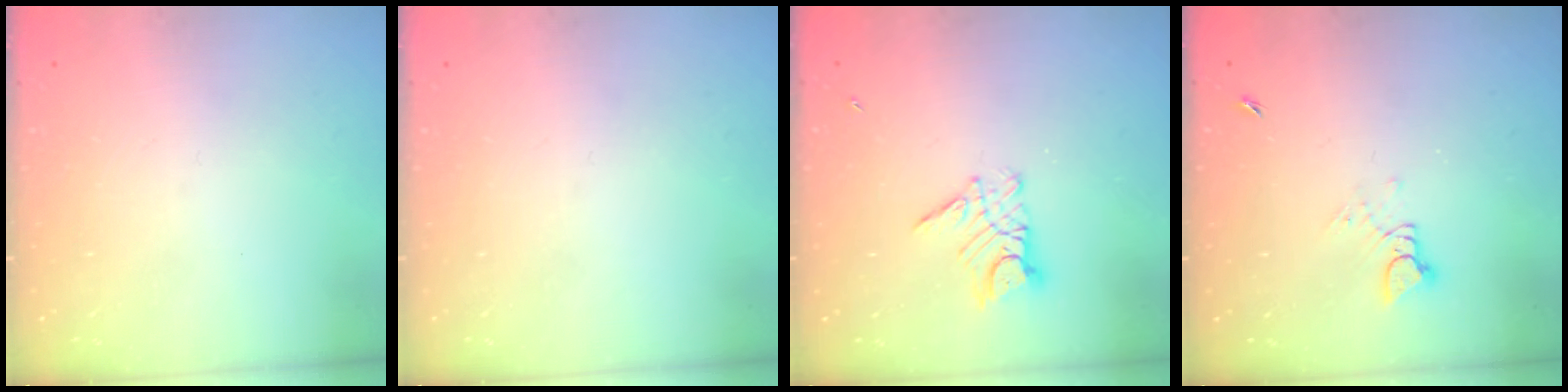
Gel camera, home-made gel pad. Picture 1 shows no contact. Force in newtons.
{"total": 0.0}
{"total": 9.3, "press": 9.3, "slide": 0.8}
{"total": 3.5, "press": 3.5, "slide": 0.3}